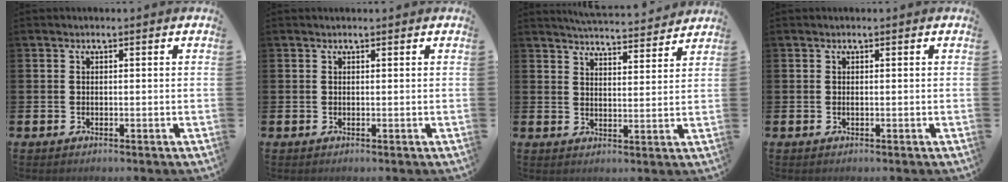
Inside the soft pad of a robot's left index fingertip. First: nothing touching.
{"total": 0.0}
{"total": 5.3, "force": [5.2, 0.2, 0.4], "torque": [-0.020, -0.039, 0.093]}
{"total": 0.0}